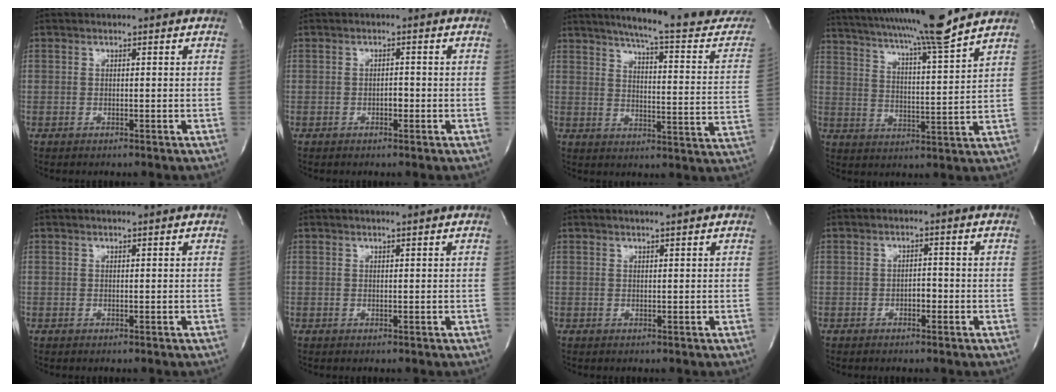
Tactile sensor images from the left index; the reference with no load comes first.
{"total": 1.0, "force": [-0.4, 0.5, 0.8], "torque": [-0.011, 0.003, -0.008]}
{"total": 22.6, "force": [20.2, 0.7, 10.1], "torque": [-0.142, -0.071, 0.246]}
{"total": 18.5, "force": [16.0, -1.1, 9.0], "torque": [-0.161, -0.014, 0.238]}
{"total": 1.2, "force": [1.1, -0.2, 0.6], "torque": [-0.009, 0.005, 0.019]}
{"total": 1.9, "force": [1.6, -0.2, 0.9], "torque": [-0.012, 0.008, 0.025]}
{"total": 3.0, "force": [2.6, -0.2, 1.4], "torque": [-0.021, 0.012, 0.035]}
{"total": 1.4, "force": [-0.6, 0.7, 1.0], "torque": [-0.014, 0.004, -0.011]}